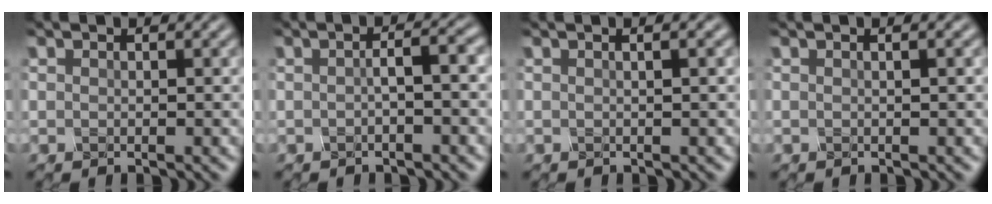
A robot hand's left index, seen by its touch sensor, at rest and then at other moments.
{"total": 2.0, "force": [-0.7, 0.5, 1.9], "torque": [-0.026, 0.004, -0.010]}
{"total": 3.5, "force": [1.3, 1.8, 2.7], "torque": [-0.013, 0.019, -0.008]}
{"total": 2.7, "force": [1.0, 1.5, 2.1], "torque": [-0.010, 0.011, -0.011]}